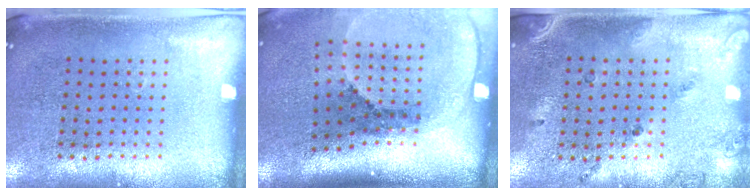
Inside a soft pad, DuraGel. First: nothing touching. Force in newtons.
{"total": 2.7, "press": 1.9, "slide": 2.0}
{"total": 1.5, "press": 1.1, "slide": 1.0}